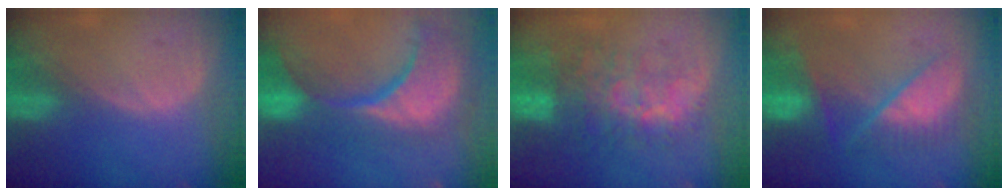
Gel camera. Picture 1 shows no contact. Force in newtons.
{"total": 15.3, "press": 12.2, "slide": 9.3}
{"total": 9.4, "press": 8.7, "slide": 3.4}
{"total": 7.9, "press": 7.9, "slide": 0.5}